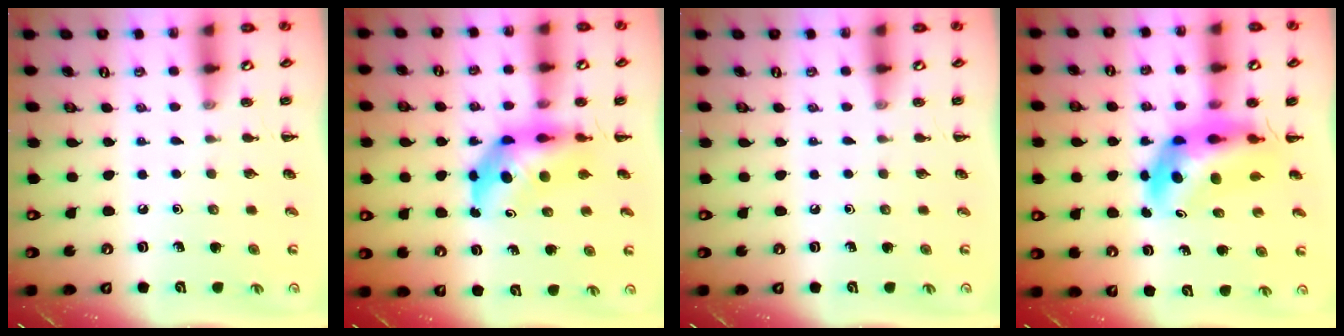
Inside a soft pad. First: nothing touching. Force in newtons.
{"total": 5.4, "press": 5.2, "slide": 1.6}
{"total": 0.0}
{"total": 8.7, "press": 8.2, "slide": 3.0}